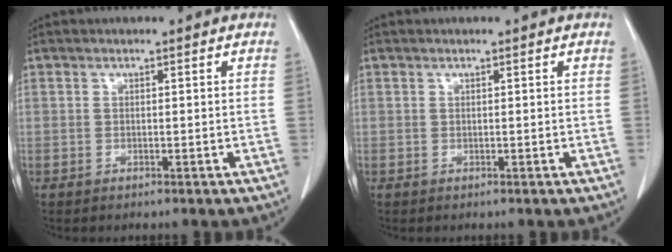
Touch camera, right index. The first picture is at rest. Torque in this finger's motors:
{"motor_torque": [-0.07, 0.04, -0.01, 0.00]}